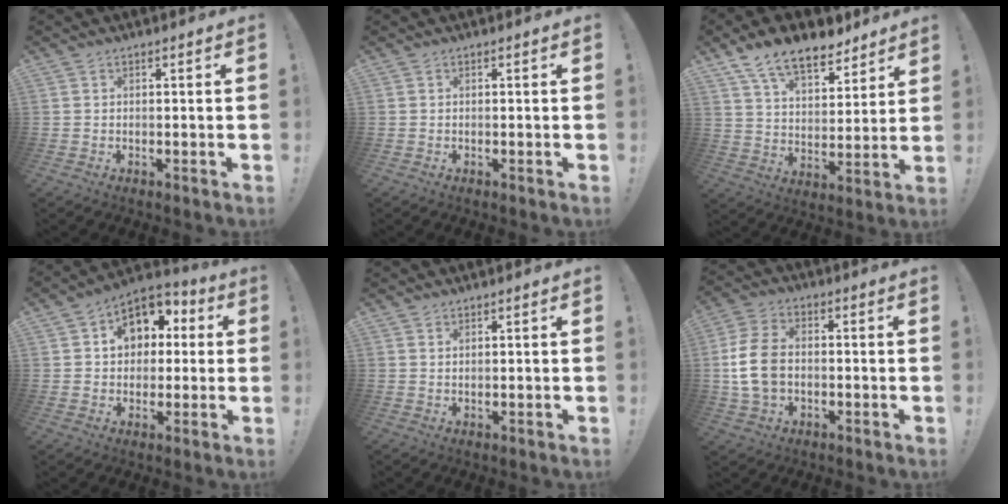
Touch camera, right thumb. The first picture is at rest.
{"total": 0.0}
{"total": 14.4, "force": [10.5, 6.7, 7.1], "torque": [-0.121, -0.066, 0.191]}
{"total": 10.9, "force": [3.2, 8.8, 5.6], "torque": [-0.072, -0.012, 0.064]}
{"total": 1.1, "force": [0.9, 0.2, 0.5], "torque": [-0.006, -0.002, 0.017]}
{"total": 11.9, "force": [-0.7, 8.5, 8.2], "torque": [-0.164, 0.009, -0.010]}